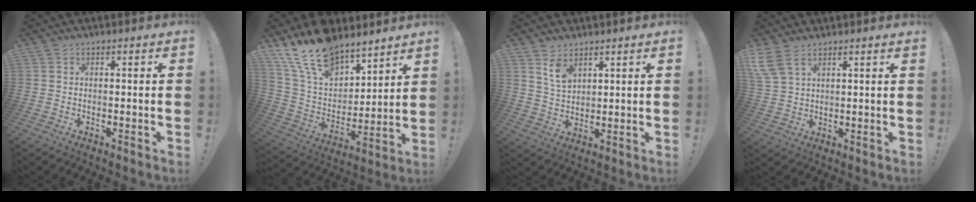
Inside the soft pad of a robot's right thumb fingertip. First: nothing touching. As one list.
[{"total": 18.8, "force": [14.6, 8.8, 7.9], "torque": [-0.167, -0.099, 0.271]}, {"total": 6.7, "force": [4.5, 3.8, 3.2], "torque": [-0.046, -0.025, 0.081]}, {"total": 6.4, "force": [4.7, 2.5, 3.6], "torque": [-0.071, -0.017, 0.094]}]